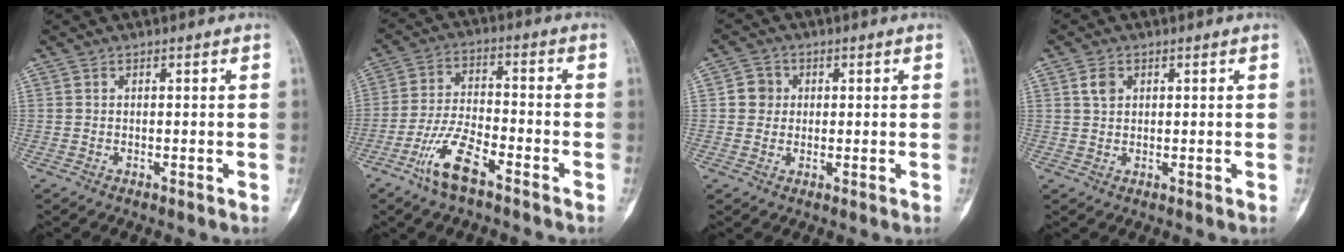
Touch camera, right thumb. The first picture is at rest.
{"total": 9.5, "force": [-5.8, 3.1, 6.8], "torque": [-0.142, 0.027, -0.112]}
{"total": 3.7, "force": [0.5, 3.5, 0.9], "torque": [0.007, 0.005, 0.004]}
{"total": 2.7, "force": [1.0, 1.9, 1.5], "torque": [-0.021, 0.001, 0.021]}